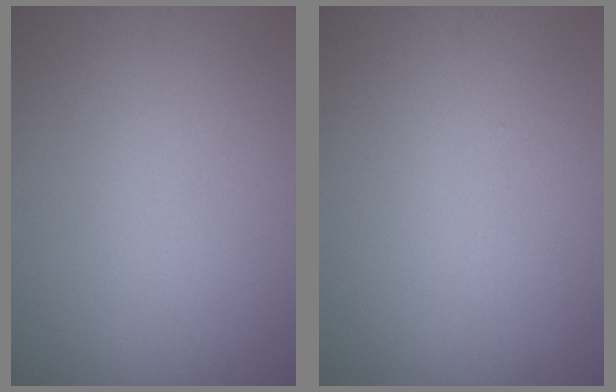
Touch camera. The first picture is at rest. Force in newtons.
{"total": 0.0}